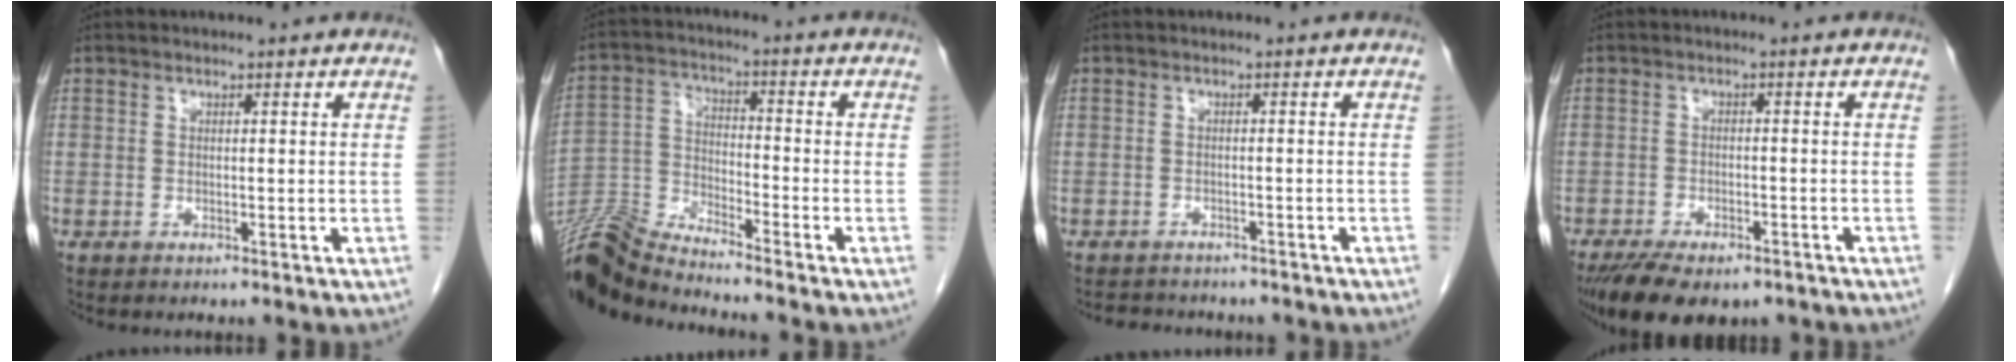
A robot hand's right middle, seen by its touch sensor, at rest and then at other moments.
{"total": 8.7, "force": [-8.6, -1.2, 0.9], "torque": [-0.032, 0.003, -0.169]}
{"total": 6.8, "force": [-5.9, 2.5, 2.0], "torque": [-0.034, 0.003, -0.073]}
{"total": 11.1, "force": [-8.1, 4.6, 6.0], "torque": [-0.096, -0.009, -0.118]}